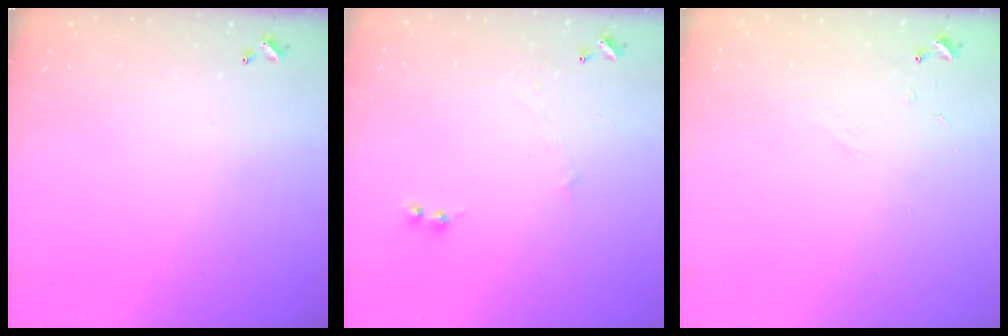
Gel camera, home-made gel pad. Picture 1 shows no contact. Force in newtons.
{"total": 0.0}
{"total": 4.7, "press": 4.6, "slide": 0.7}